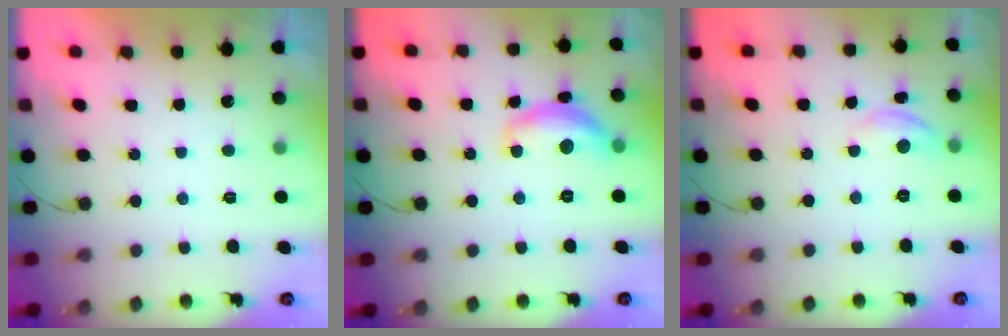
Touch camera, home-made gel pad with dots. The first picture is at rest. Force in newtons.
{"total": 12.7, "press": 12.7, "slide": 0.7}
{"total": 5.4, "press": 5.4, "slide": 0.5}